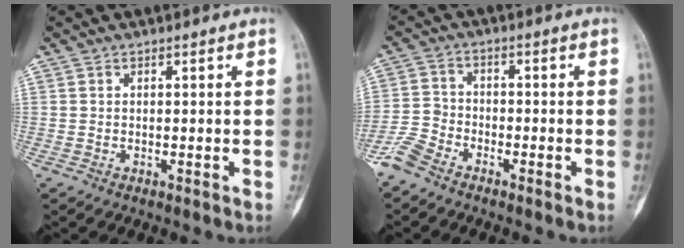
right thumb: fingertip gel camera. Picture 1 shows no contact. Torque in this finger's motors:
{"motor_torque": [3.64, 1.37, 1.46, -1.30, 0.34]}